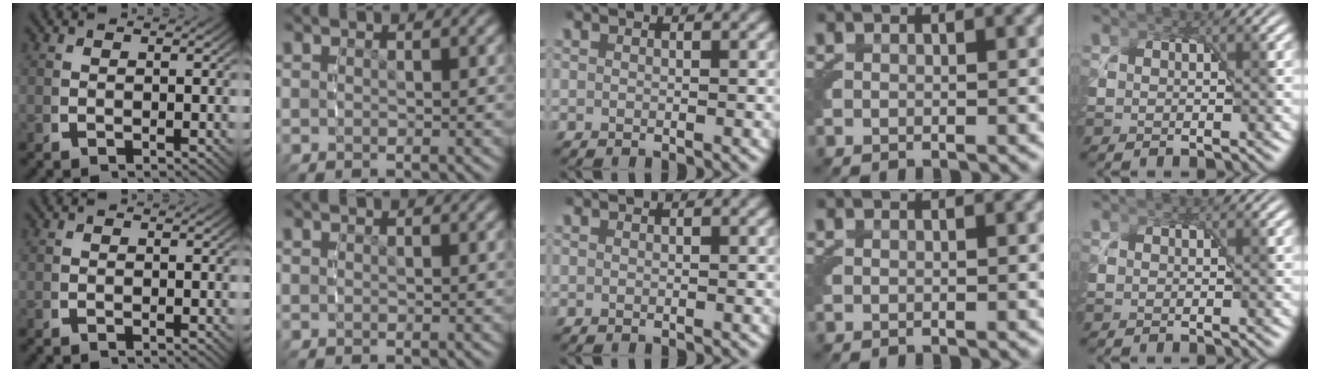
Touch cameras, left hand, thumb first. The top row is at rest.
{}